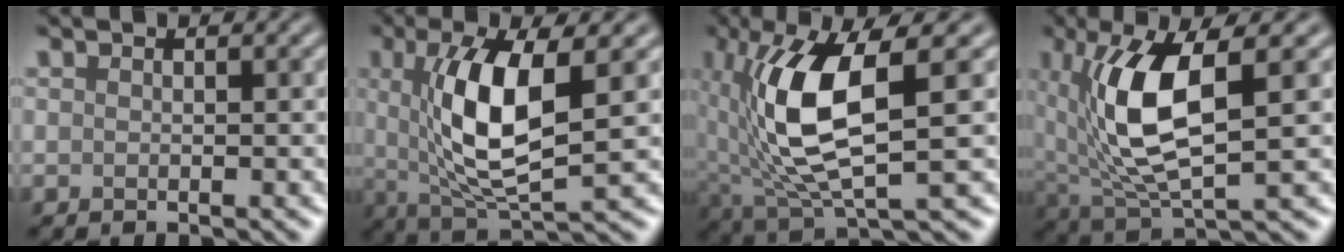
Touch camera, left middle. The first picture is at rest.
{"total": 8.7, "force": [1.2, 2.7, 8.1], "torque": [-0.151, -0.009, 0.026]}
{"total": 9.7, "force": [1.2, 3.3, 9.0], "torque": [-0.190, -0.004, 0.029]}
{"total": 9.1, "force": [1.9, 3.2, 8.3], "torque": [-0.175, -0.004, 0.039]}